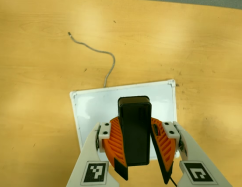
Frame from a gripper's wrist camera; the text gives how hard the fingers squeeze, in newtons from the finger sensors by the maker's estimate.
{"total": 9.7, "left": 10.0, "right": 9.4}